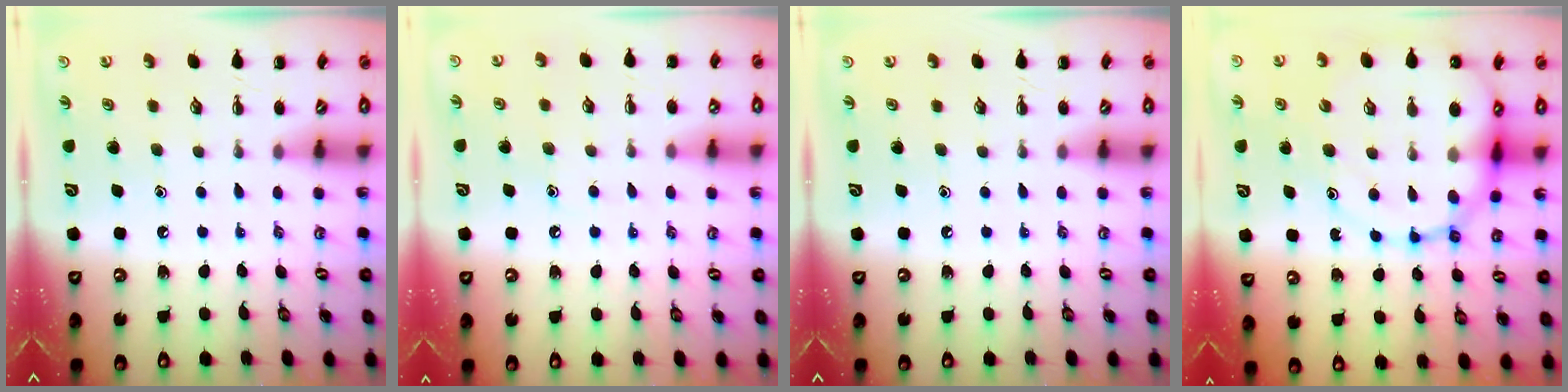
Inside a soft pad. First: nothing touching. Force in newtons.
{"total": 5.4, "press": 5.2, "slide": 1.6}
{"total": 0.0}
{"total": 17.9, "press": 17.6, "slide": 3.0}